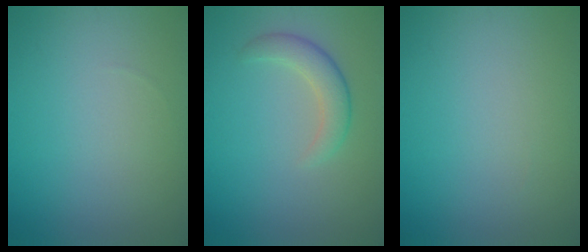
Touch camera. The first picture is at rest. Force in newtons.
{"total": 2.7, "press": 2.7, "slide": 0.1}
{"total": 0.0}